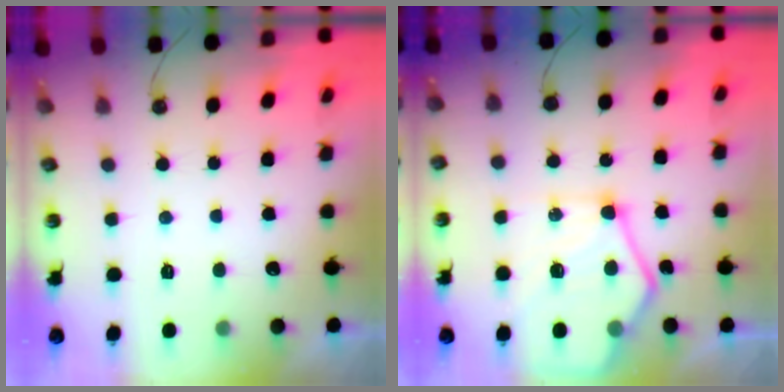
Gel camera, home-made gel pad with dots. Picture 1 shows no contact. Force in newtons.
{"total": 17.0, "press": 16.9, "slide": 1.7}